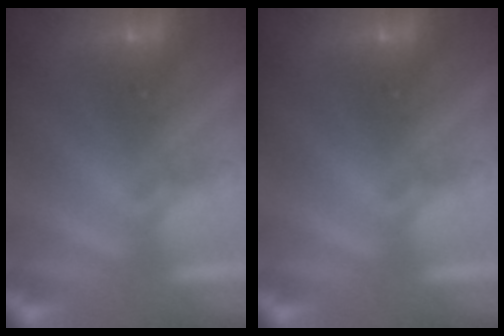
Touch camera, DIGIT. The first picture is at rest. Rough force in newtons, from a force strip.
{"total": 0.0}